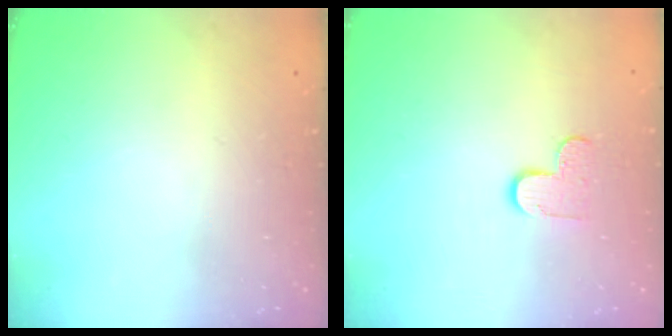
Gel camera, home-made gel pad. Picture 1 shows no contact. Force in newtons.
{"total": 5.7, "press": 5.7, "slide": 0.4}